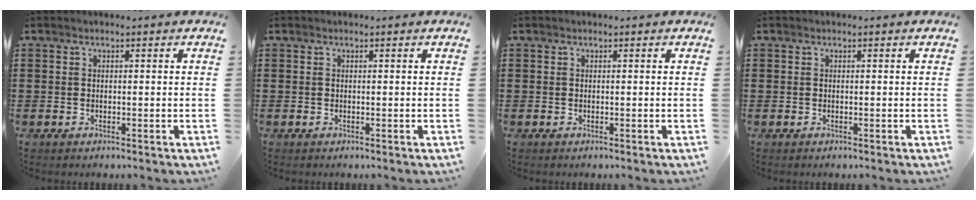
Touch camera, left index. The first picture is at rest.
{"total": 0.0}
{"total": 0.0}
{"total": 0.0}